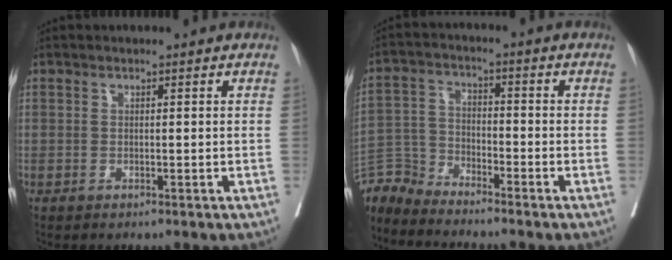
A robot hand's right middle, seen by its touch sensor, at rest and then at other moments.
{"total": 6.1, "force": [-6.1, -0.2, -0.6], "torque": [0.006, 0.003, -0.125]}